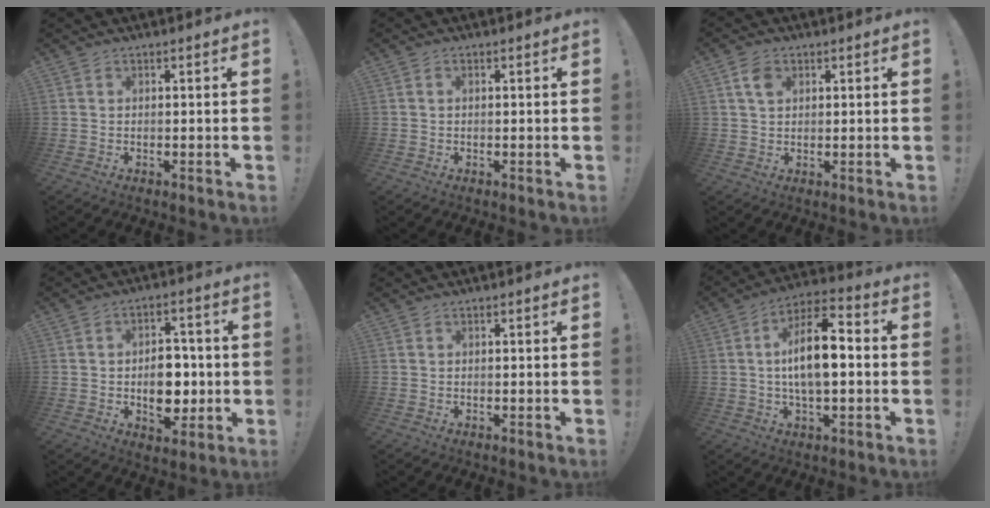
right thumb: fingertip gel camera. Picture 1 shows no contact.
{"total": 0.5, "force": [-0.1, 0.3, 0.5], "torque": [-0.016, 0.005, 0.000]}
{"total": 4.7, "force": [2.0, 3.2, 2.8], "torque": [-0.046, -0.002, 0.037]}
{"total": 11.2, "force": [-1.6, 7.9, 7.8], "torque": [-0.113, 0.014, -0.023]}
{"total": 0.0}
{"total": 13.7, "force": [-0.2, 6.0, 12.3], "torque": [-0.215, 0.008, -0.008]}